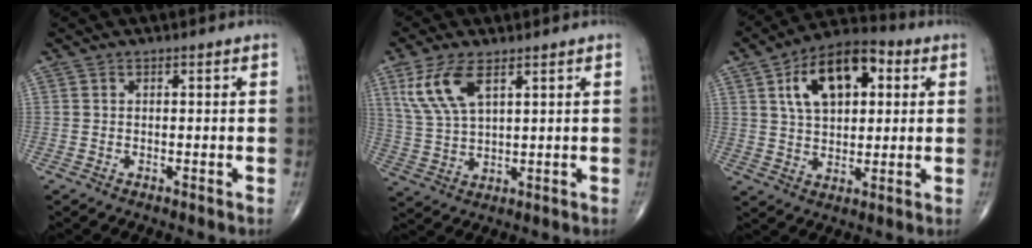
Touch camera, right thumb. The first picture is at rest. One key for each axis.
{"total": 9.3, "fx": 4.4, "fy": 3.7, "fz": 7.2, "tx": -0.158, "ty": -0.010, "tz": 0.098}
{"total": 15.3, "fx": 4.7, "fy": 8.5, "fz": 11.8, "tx": -0.174, "ty": 0.010, "tz": 0.073}